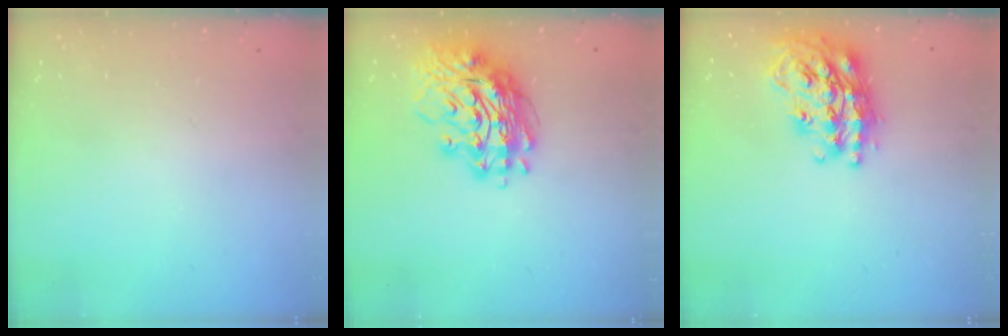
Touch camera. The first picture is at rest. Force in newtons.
{"total": 17.0, "press": 16.8, "slide": 2.5}
{"total": 23.5, "press": 23.4, "slide": 2.0}